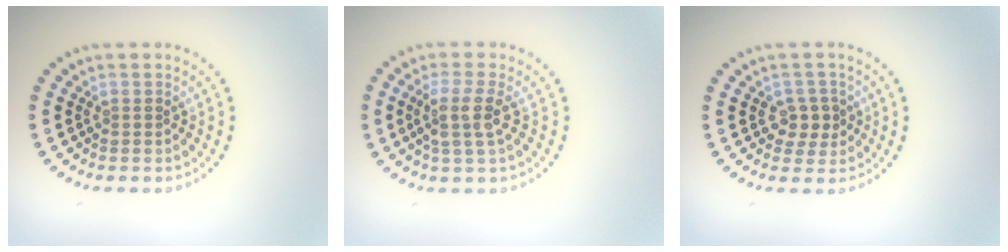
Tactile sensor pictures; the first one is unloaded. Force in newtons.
{"total": 2.9, "press": 2.4, "slide": 1.7}
{"total": 2.3, "press": 2.2, "slide": 0.8}